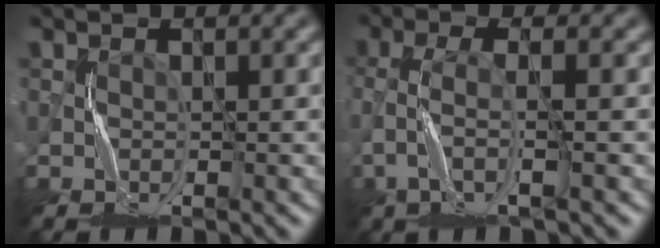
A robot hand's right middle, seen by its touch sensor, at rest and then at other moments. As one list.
[{"total": 2.7, "force": [-0.7, 0.6, 2.5], "torque": [-0.066, 0.001, -0.018]}]